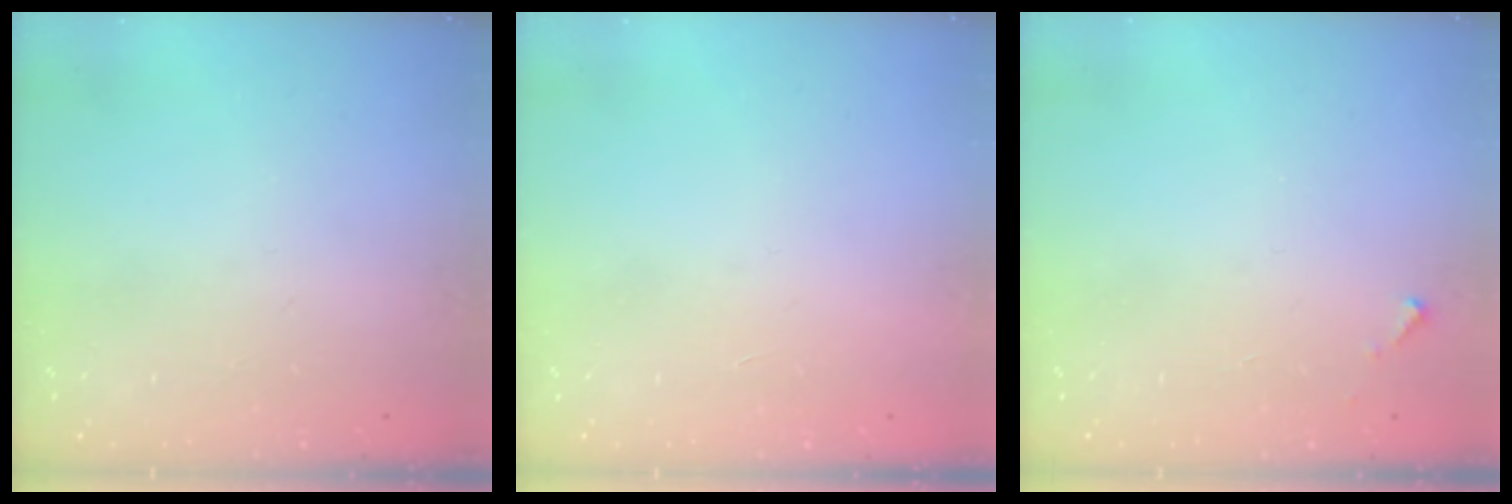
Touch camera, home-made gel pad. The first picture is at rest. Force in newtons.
{"total": 1.7, "press": 1.7, "slide": 0.1}
{"total": 2.8, "press": 2.8, "slide": 0.1}